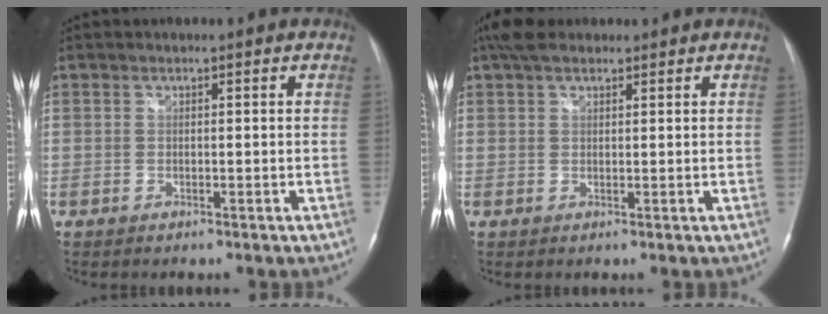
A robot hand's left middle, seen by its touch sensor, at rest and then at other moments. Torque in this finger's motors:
{"motor_torque": [0.31, -0.27, 0.04, 0.03]}